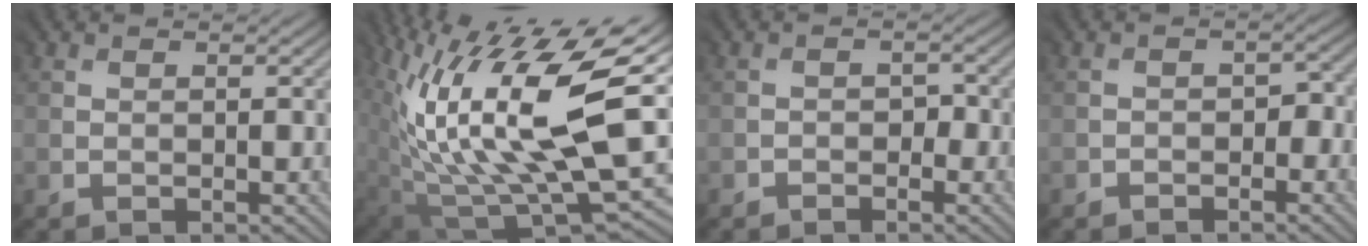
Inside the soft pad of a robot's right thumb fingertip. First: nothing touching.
{"total": 18.3, "force": [4.4, 8.0, 15.9], "torque": [-0.284, -0.003, 0.085]}
{"total": 1.4, "force": [-1.0, 0.9, -0.2], "torque": [0.014, 0.002, -0.017]}
{"total": 1.7, "force": [-1.3, 1.0, 0.3], "torque": [0.006, 0.002, -0.021]}